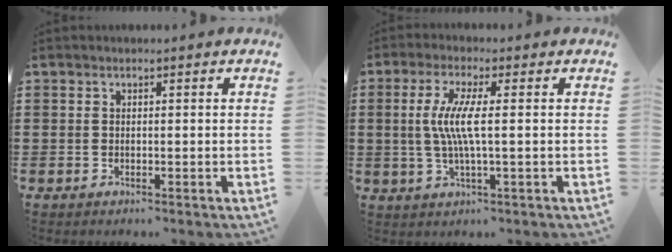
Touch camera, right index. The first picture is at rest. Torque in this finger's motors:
{"motor_torque": [1.42, 0.19, 0.80, 0.21]}